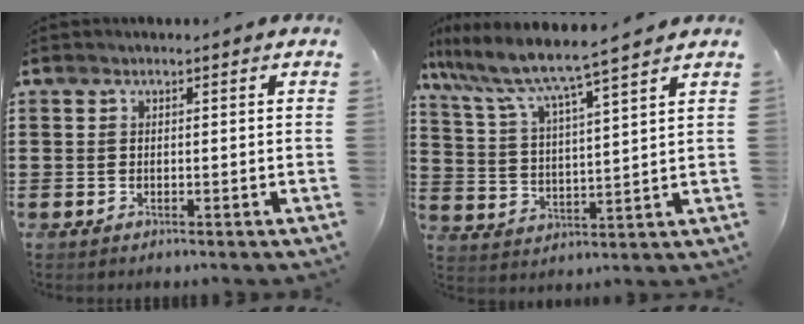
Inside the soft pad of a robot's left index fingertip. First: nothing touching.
{"total": 6.2, "force": [5.6, -0.4, 2.6], "torque": [-0.077, -0.043, 0.089]}